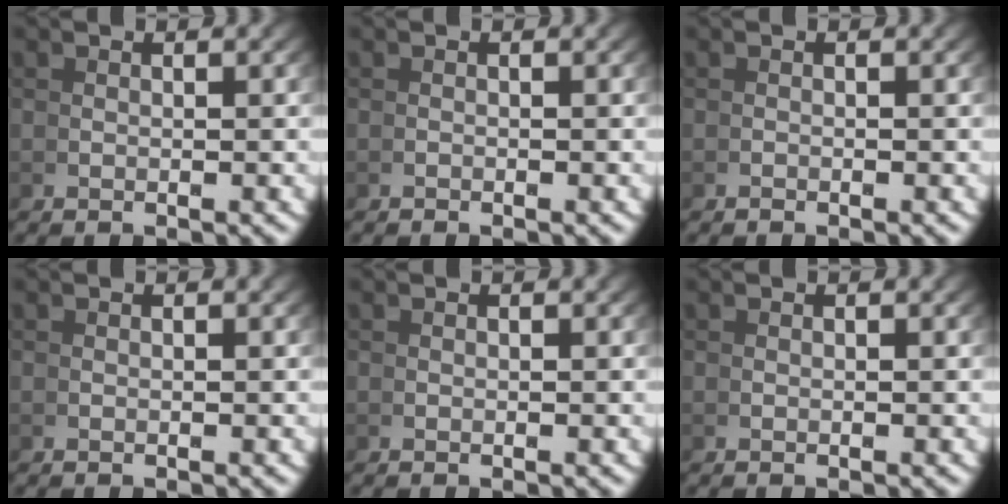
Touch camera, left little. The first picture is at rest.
{"total": 0.7, "force": [-0.3, -0.6, -0.4], "torque": [0.009, -0.001, -0.006]}
{"total": 0.8, "force": [-0.3, -0.6, -0.4], "torque": [0.010, -0.001, -0.007]}
{"total": 0.0}
{"total": 0.0}
{"total": 0.0}